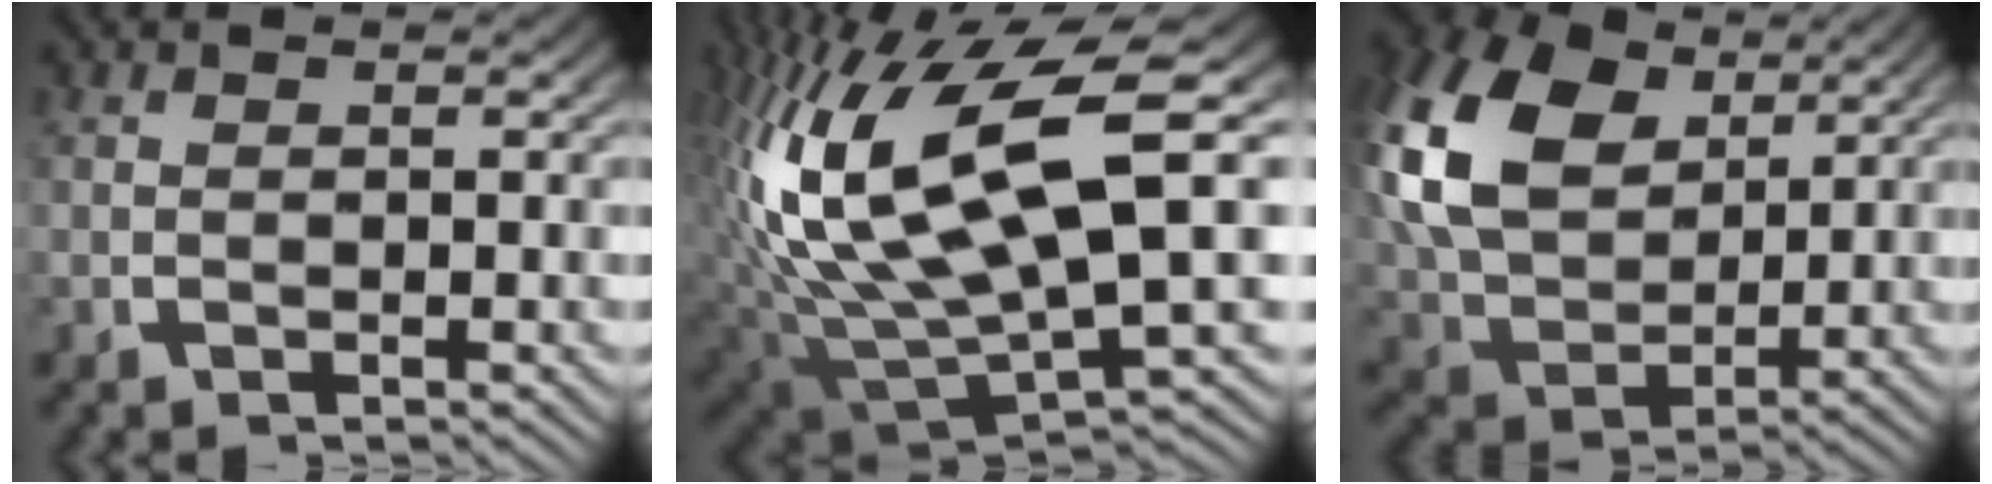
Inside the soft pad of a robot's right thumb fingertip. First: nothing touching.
{"total": 16.1, "force": [-0.9, 9.2, 13.1], "torque": [-0.294, -0.048, 0.018]}
{"total": 14.0, "force": [3.0, 10.0, 9.3], "torque": [-0.226, -0.033, 0.065]}